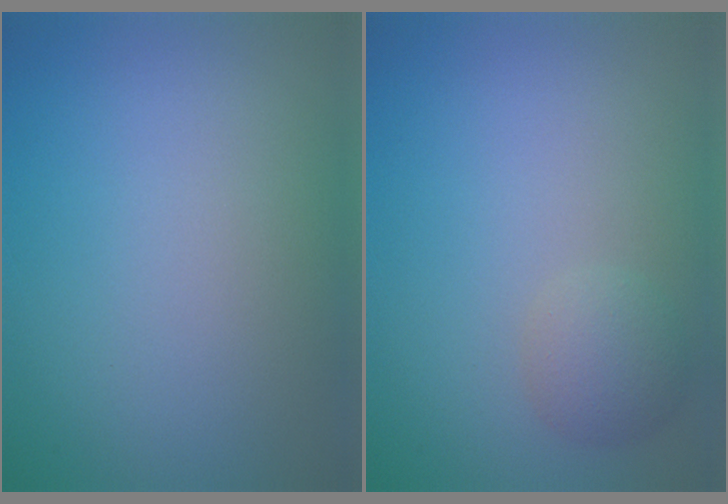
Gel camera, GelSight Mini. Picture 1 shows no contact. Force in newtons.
{"total": 2.3, "press": 2.3, "slide": 0.2}